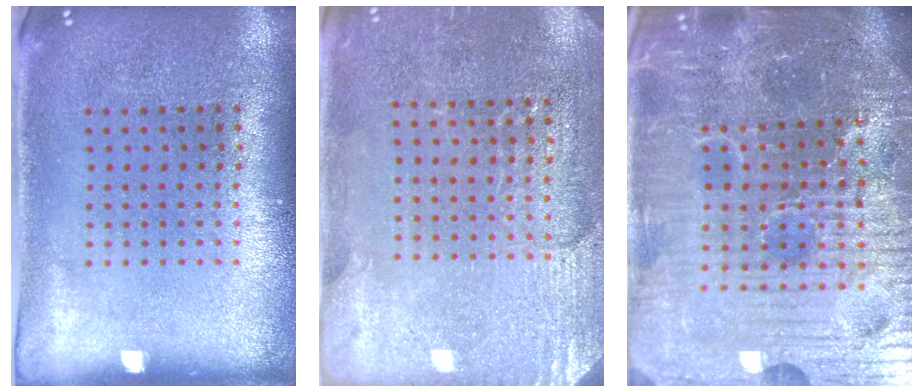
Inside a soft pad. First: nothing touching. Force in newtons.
{"total": 2.9, "press": 2.9, "slide": 0.5}
{"total": 6.1, "press": 5.7, "slide": 2.2}